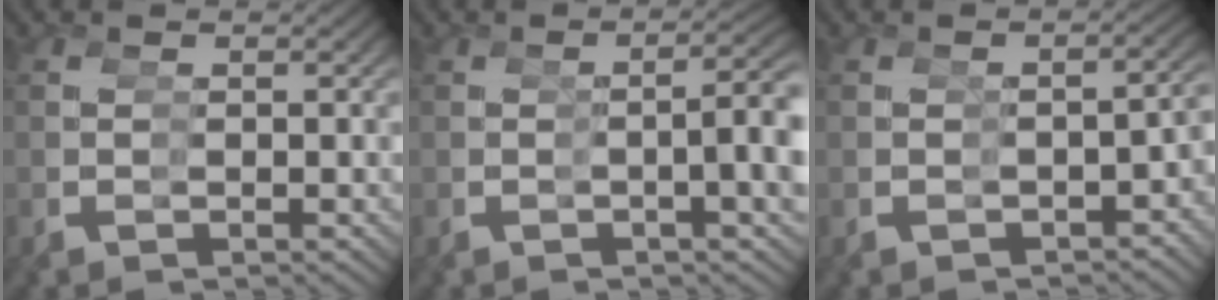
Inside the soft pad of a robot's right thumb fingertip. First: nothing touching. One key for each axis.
{"total": 5.6, "fx": -0.3, "fy": 1.3, "fz": 5.5, "tx": -0.065, "ty": 0.008, "tz": -0.006}
{"total": 2.2, "fx": -1.2, "fy": 0.9, "fz": 1.6, "tx": -0.022, "ty": 0.002, "tz": -0.012}